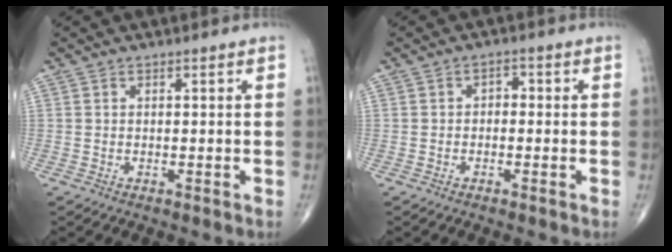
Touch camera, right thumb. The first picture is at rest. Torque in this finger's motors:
{"motor_torque": [-0.22, -0.07, 0.02, 0.09, 0.01]}